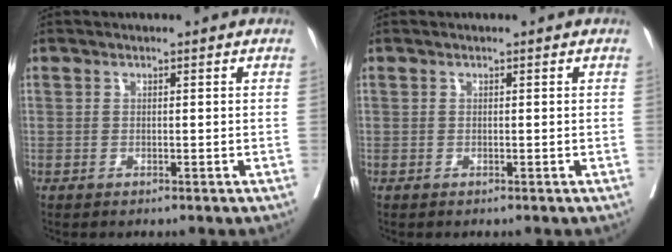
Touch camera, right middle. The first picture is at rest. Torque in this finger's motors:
{"motor_torque": [0.09, -0.09, 0.06, 0.01]}